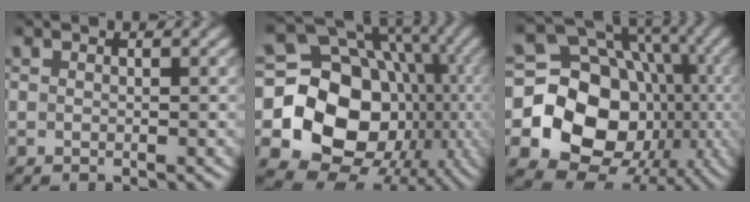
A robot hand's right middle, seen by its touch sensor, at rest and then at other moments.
{"total": 18.4, "force": [-2.3, 15.6, 9.5], "torque": [-0.141, -0.017, -0.052]}
{"total": 17.3, "force": [-2.8, 14.7, 8.7], "torque": [-0.128, -0.019, -0.059]}